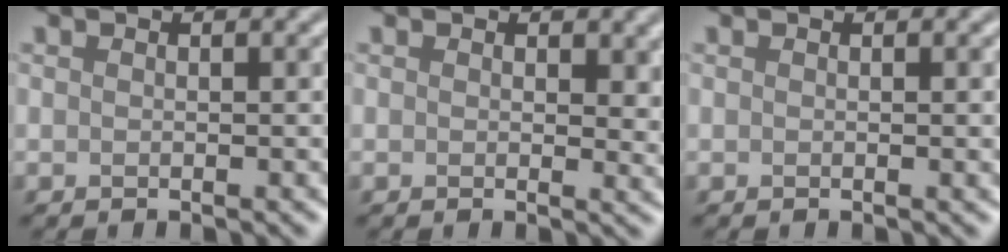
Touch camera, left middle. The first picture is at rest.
{"total": 2.7, "force": [0.9, 1.6, 2.0], "torque": [-0.020, -0.004, 0.008]}
{"total": 0.9, "force": [0.0, 0.2, 0.9], "torque": [-0.007, 0.000, -0.001]}